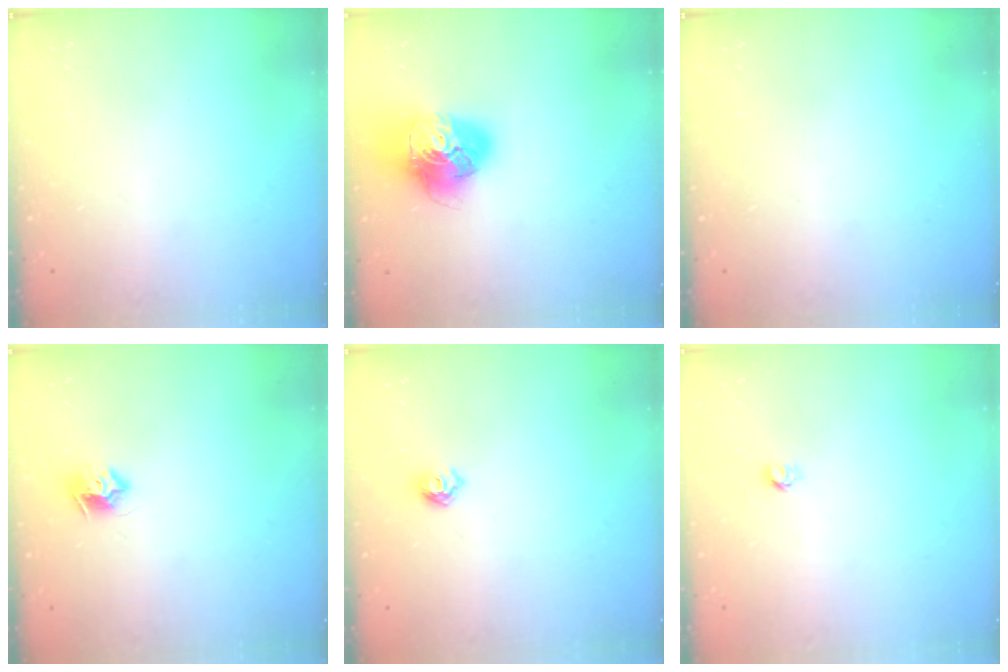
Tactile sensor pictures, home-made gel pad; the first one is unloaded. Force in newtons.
{"total": 17.5, "press": 17.4, "slide": 1.9}
{"total": 0.0}
{"total": 7.5, "press": 7.5, "slide": 0.1}
{"total": 5.9, "press": 5.8, "slide": 1.0}
{"total": 3.4, "press": 3.4, "slide": 0.2}